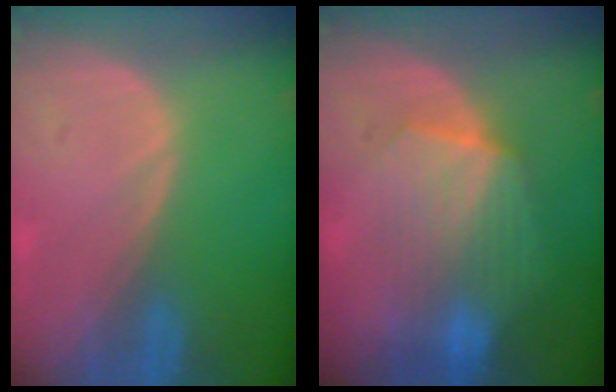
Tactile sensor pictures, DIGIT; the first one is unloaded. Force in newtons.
{"total": 7.3, "press": 7.2, "slide": 0.7}